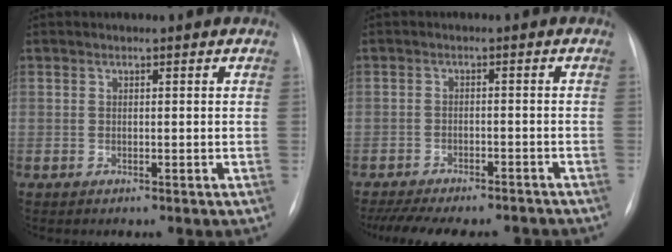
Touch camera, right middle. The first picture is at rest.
{"total": 15.5, "force": [-13.5, 4.5, 6.1], "torque": [-0.134, -0.005, -0.179]}